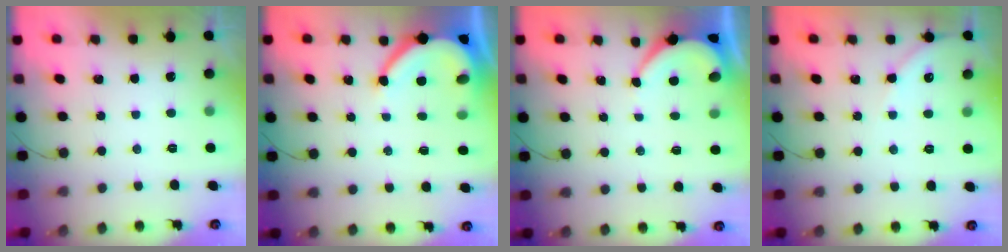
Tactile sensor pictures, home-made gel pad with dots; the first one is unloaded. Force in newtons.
{"total": 7.6, "press": 7.5, "slide": 0.6}
{"total": 3.7, "press": 3.6, "slide": 0.3}
{"total": 4.8, "press": 4.7, "slide": 0.7}